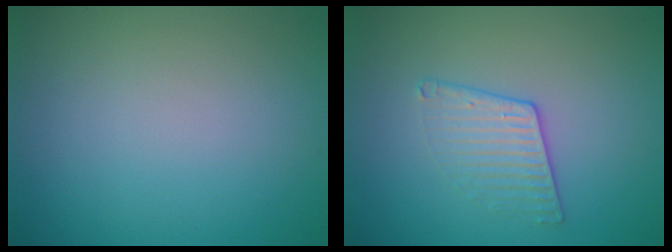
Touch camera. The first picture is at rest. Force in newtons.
{"total": 2.0, "press": 1.5, "slide": 1.3}